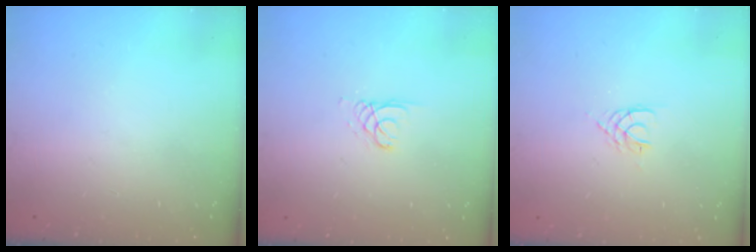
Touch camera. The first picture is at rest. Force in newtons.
{"total": 1.1, "press": 1.1, "slide": 0.1}
{"total": 2.0, "press": 1.9, "slide": 0.3}